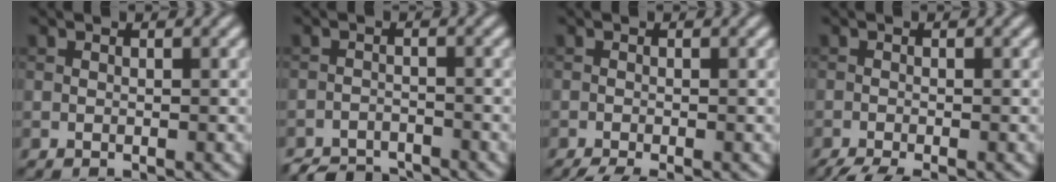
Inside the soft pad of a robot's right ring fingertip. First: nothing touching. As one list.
[{"total": 3.6, "force": [-3.4, 0.9, 0.6], "torque": [-0.004, -0.004, -0.065]}, {"total": 2.0, "force": [-1.5, 0.3, 1.3], "torque": [-0.021, -0.008, -0.029]}, {"total": 2.8, "force": [-2.2, 0.4, 1.7], "torque": [-0.030, -0.010, -0.043]}]